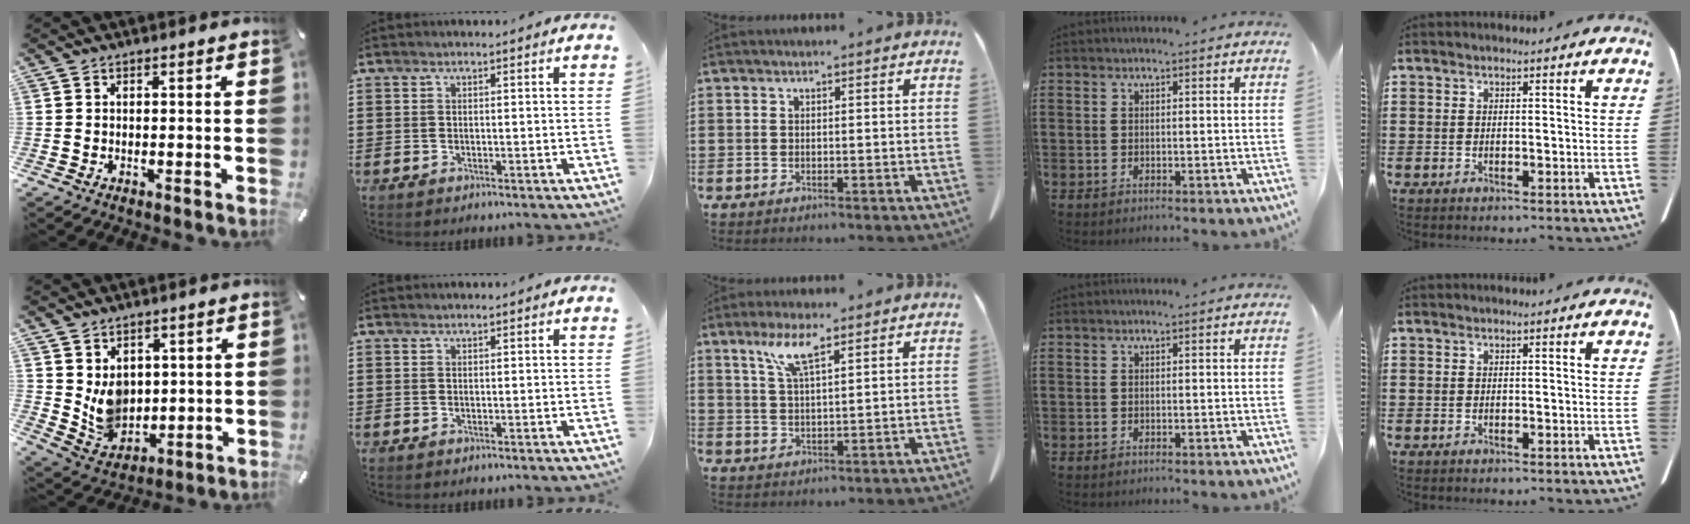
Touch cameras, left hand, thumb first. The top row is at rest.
{"thumb": {"total": 8.6, "force": [3.4, 7.5, 2.7], "torque": [-0.047, -0.032, 0.072]}, "middle": {"total": 6.3, "force": [3.8, 1.4, 4.8], "torque": [-0.106, 0.009, 0.065]}}